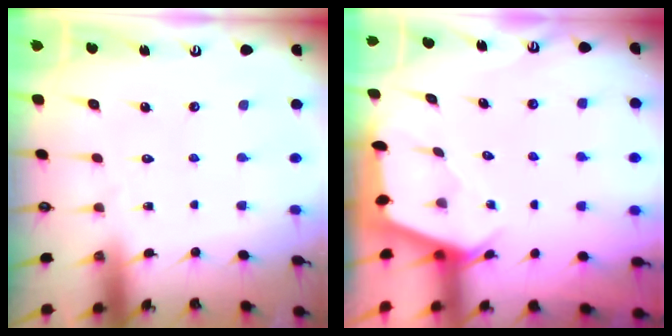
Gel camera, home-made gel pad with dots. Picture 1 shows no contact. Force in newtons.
{"total": 2.5, "press": 2.5, "slide": 0.2}